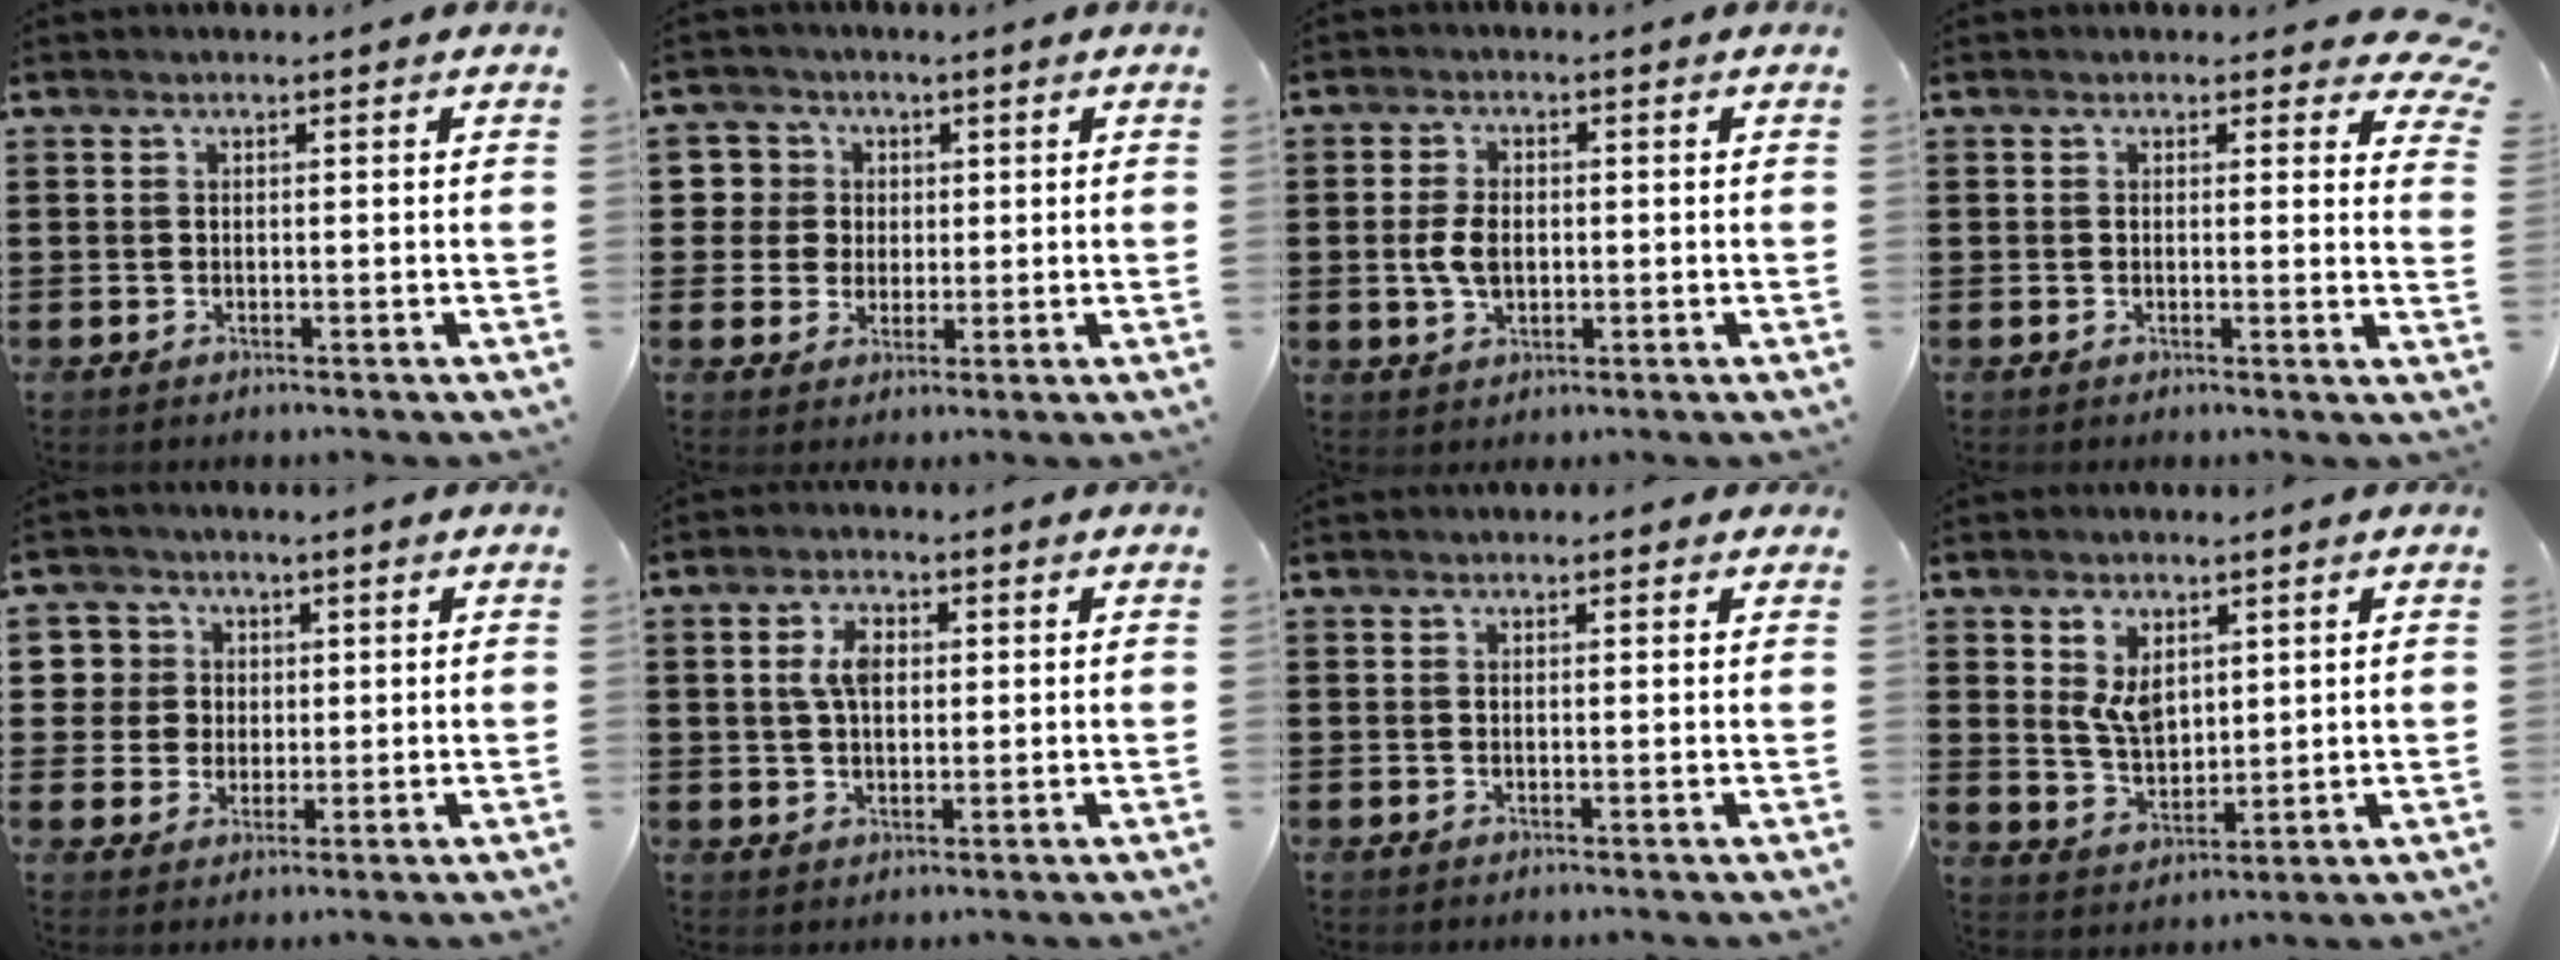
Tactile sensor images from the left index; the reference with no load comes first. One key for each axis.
{"total": 5.4, "fx": 1.5, "fy": 5.2, "fz": 0.2, "tx": -0.018, "ty": 0.007, "tz": 0.023}
{"total": 4.4, "fx": -0.1, "fy": 2.7, "fz": 3.5, "tx": -0.090, "ty": 0.000, "tz": -0.009}
{"total": 2.3, "fx": 1.8, "fy": 1.1, "fz": 0.9, "tx": -0.011, "ty": -0.004, "tz": 0.029}
{"total": 5.6, "fx": 1.6, "fy": 5.3, "fz": 0.3, "tx": -0.029, "ty": 0.010, "tz": 0.028}
{"total": 4.3, "fx": 1.0, "fy": 2.4, "fz": 3.4, "tx": -0.074, "ty": 0.013, "tz": 0.016}
{"total": 0.6, "fx": 0.5, "fy": 0.3, "fz": 0.3, "tx": -0.006, "ty": 0.003, "tz": 0.008}
{"total": 5.2, "fx": 2.6, "fy": 3.3, "fz": 3.2, "tx": -0.064, "ty": 0.006, "tz": 0.046}